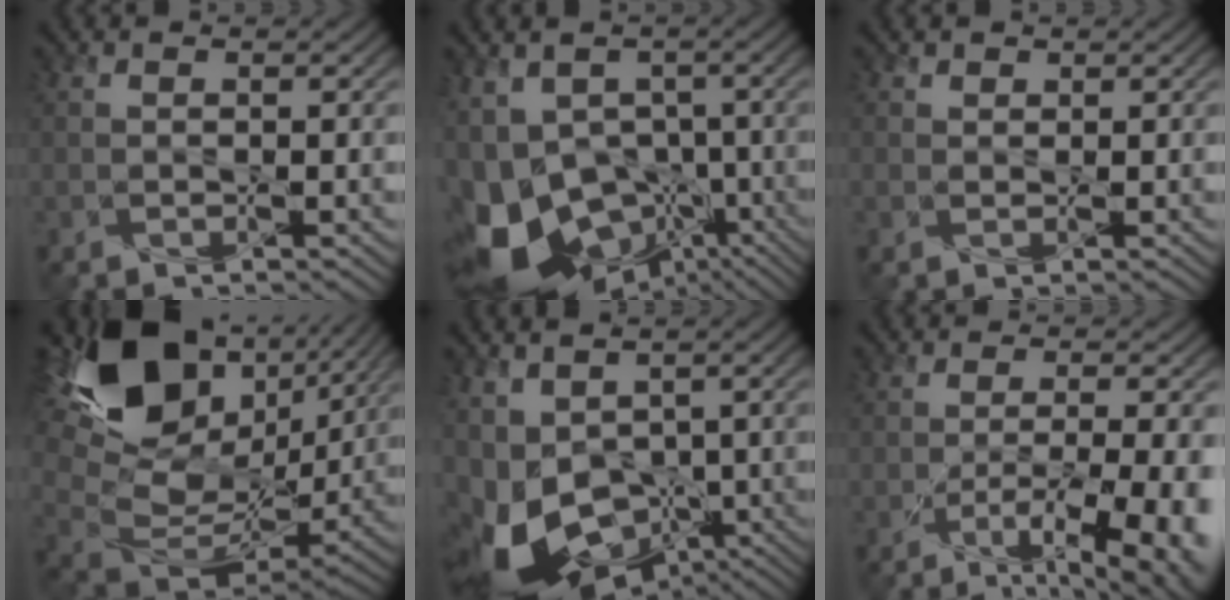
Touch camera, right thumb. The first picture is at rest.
{"total": 15.3, "force": [-6.5, 9.7, 10.0], "torque": [-0.197, -0.017, -0.083]}
{"total": 1.0, "force": [0.7, 0.7, -0.3], "torque": [0.002, -0.002, 0.009]}
{"total": 17.3, "force": [7.5, 11.5, 10.6], "torque": [-0.229, 0.003, 0.150]}
{"total": 12.1, "force": [-4.4, 7.6, 8.4], "torque": [-0.169, -0.028, -0.063]}
{"total": 9.3, "force": [-3.7, 2.1, 8.2], "torque": [-0.097, -0.013, -0.047]}